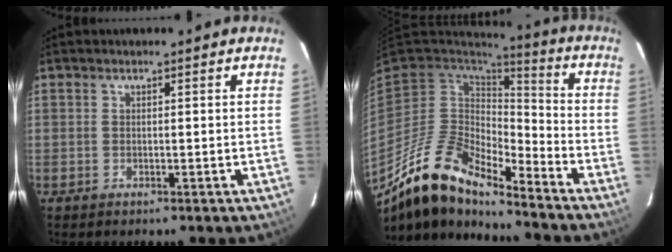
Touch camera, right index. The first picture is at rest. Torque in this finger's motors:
{"motor_torque": [0.23, -0.87, 0.52, 0.14]}